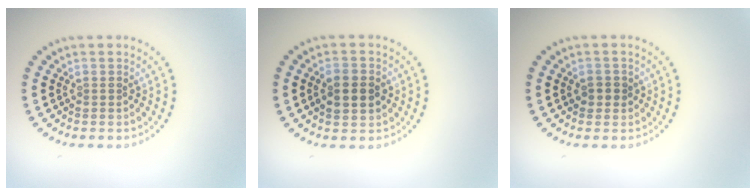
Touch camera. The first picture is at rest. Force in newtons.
{"total": 2.9, "press": 2.9, "slide": 0.1}
{"total": 1.3, "press": 1.2, "slide": 0.5}